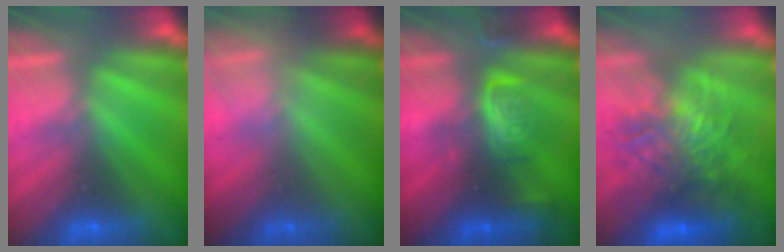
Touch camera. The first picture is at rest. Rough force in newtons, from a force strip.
{"total": 2.3}
{"total": 2.4}
{"total": 7.0}